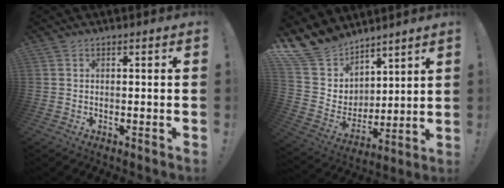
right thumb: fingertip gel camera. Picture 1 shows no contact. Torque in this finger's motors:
{"motor_torque": [-0.82, 1.37, 0.69, 0.66, 0.01]}